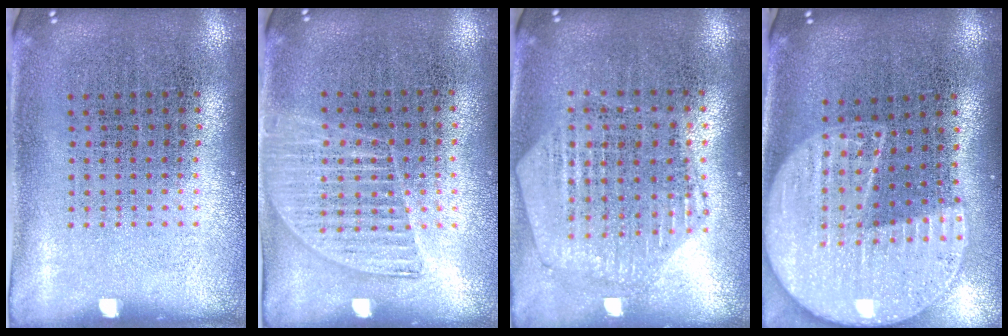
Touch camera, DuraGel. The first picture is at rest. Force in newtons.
{"total": 1.3, "press": 1.2, "slide": 0.5}
{"total": 1.3, "press": 1.2, "slide": 0.2}
{"total": 2.3, "press": 2.0, "slide": 1.1}